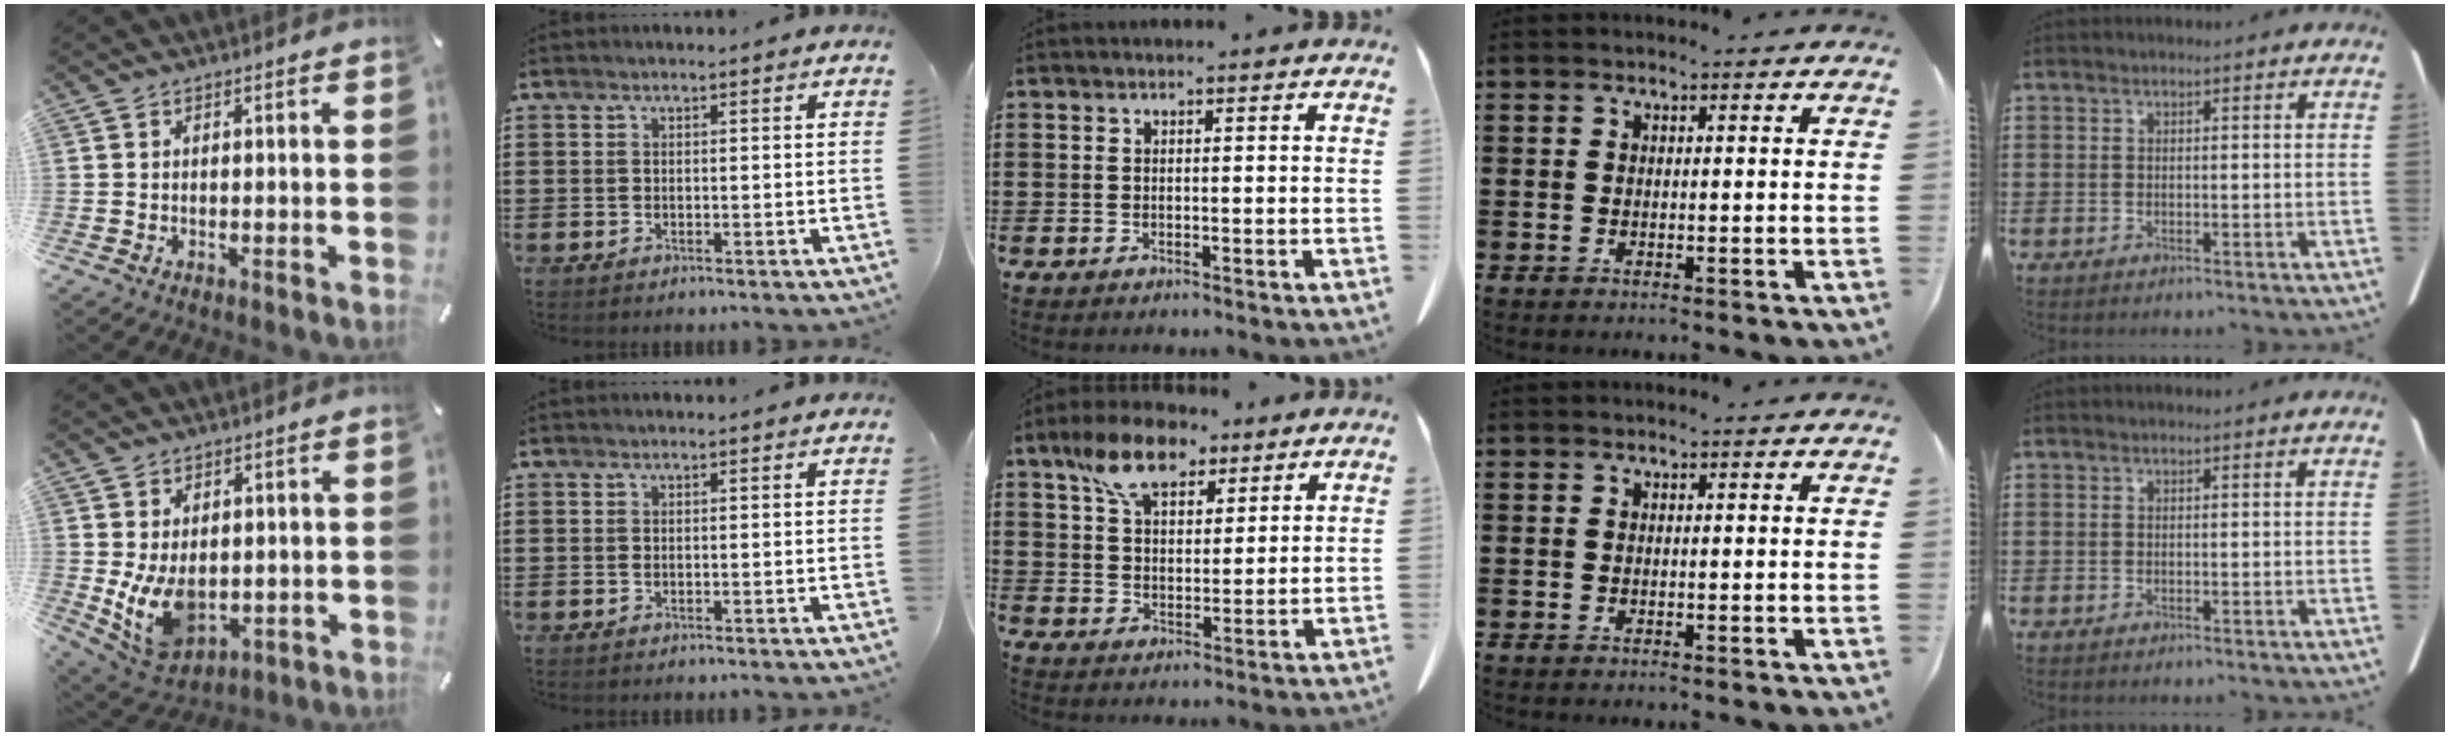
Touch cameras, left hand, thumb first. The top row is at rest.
{"thumb": {"total": 9.9, "force": [0.1, 7.2, 6.8], "torque": [-0.129, -0.011, 0.008]}, "middle": {"total": 9.4, "force": [6.4, 4.6, 5.2], "torque": [-0.114, 0.002, 0.118]}}